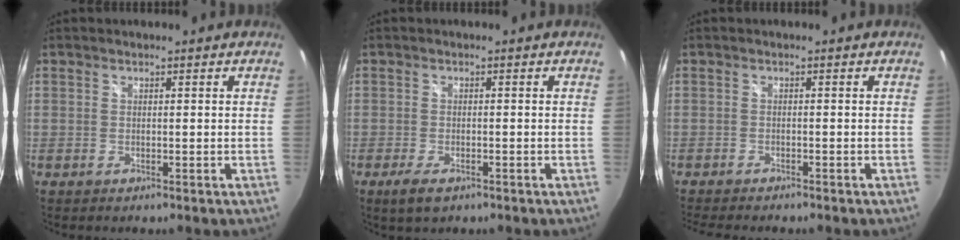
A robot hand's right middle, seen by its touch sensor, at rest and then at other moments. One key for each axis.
{"total": 3.7, "fx": -2.3, "fy": 1.4, "fz": 2.5, "tx": -0.057, "ty": -0.010, "tz": -0.041}
{"total": 5.6, "fx": -5.0, "fy": 0.8, "fz": 2.5, "tx": -0.052, "ty": -0.019, "tz": -0.079}